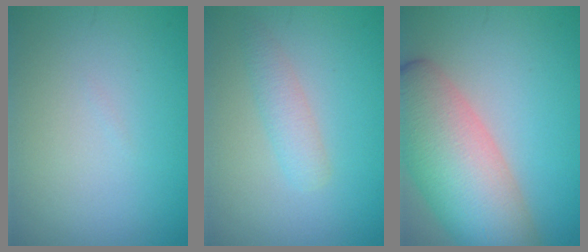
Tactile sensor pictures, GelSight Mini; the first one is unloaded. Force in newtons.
{"total": 1.9, "press": 1.9, "slide": 0.1}
{"total": 10.3, "press": 10.2, "slide": 0.9}